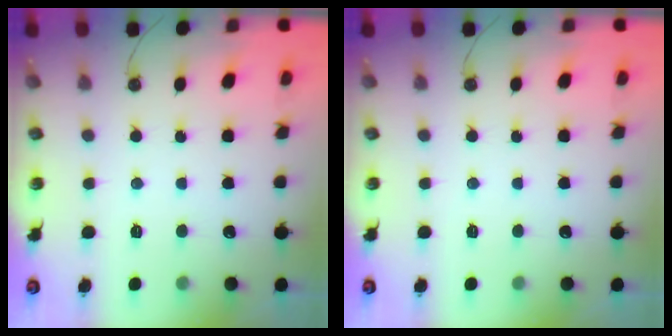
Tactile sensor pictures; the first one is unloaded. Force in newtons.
{"total": 0.0}